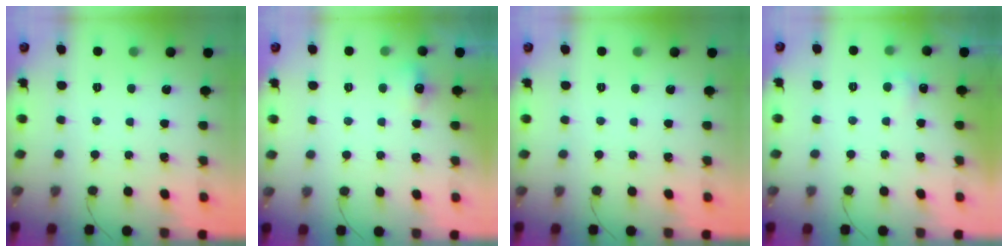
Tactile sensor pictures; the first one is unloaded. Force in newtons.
{"total": 5.4, "press": 5.0, "slide": 2.2}
{"total": 0.0}
{"total": 2.2, "press": 2.2, "slide": 0.4}